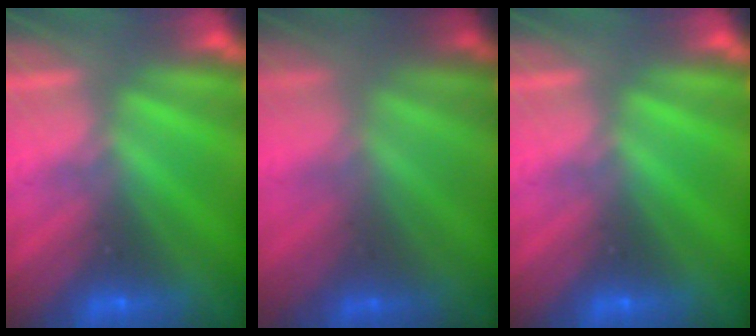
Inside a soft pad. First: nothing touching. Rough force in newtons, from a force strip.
{"total": 1.6}
{"total": 0.0}